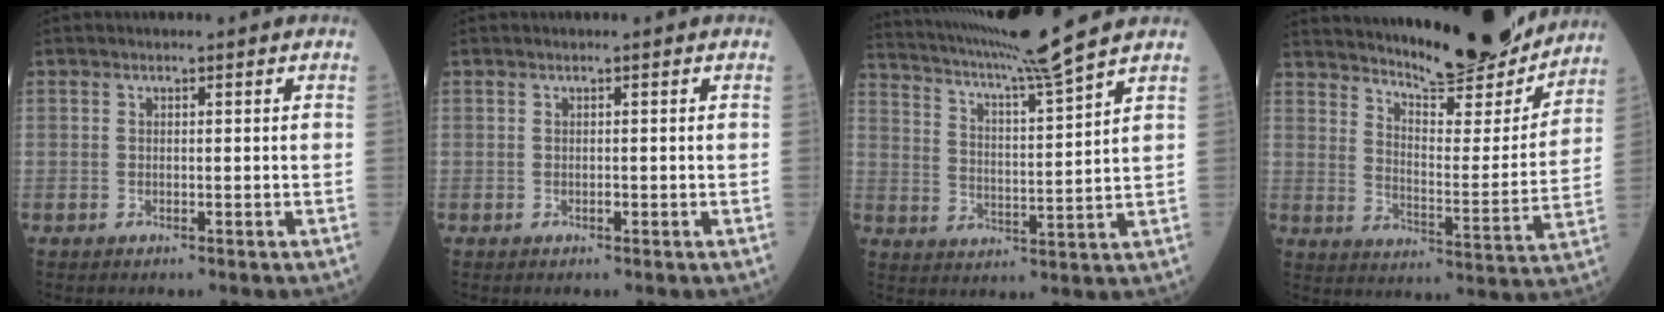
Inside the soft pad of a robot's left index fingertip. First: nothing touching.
{"total": 0.0}
{"total": 12.4, "force": [11.0, -3.1, 4.8], "torque": [-0.098, -0.031, 0.182]}
{"total": 19.4, "force": [17.9, 2.4, 7.1], "torque": [-0.109, -0.037, 0.247]}